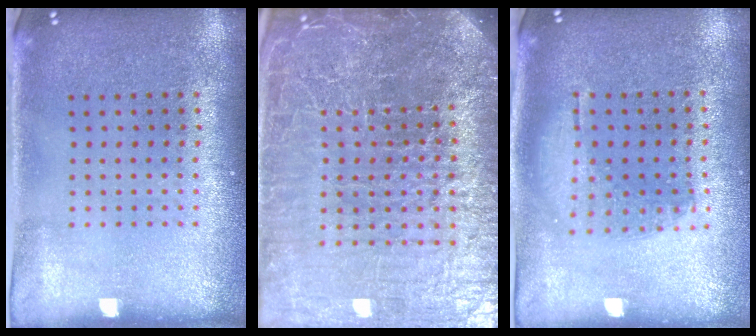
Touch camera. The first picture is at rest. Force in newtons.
{"total": 6.9, "press": 6.1, "slide": 3.3}
{"total": 1.0, "press": 0.9, "slide": 0.4}